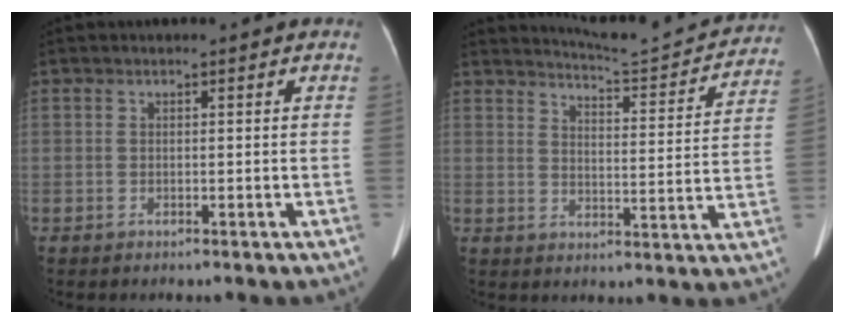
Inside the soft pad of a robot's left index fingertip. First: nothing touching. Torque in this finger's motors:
{"motor_torque": [0.29, -0.94, -0.17, -0.01]}